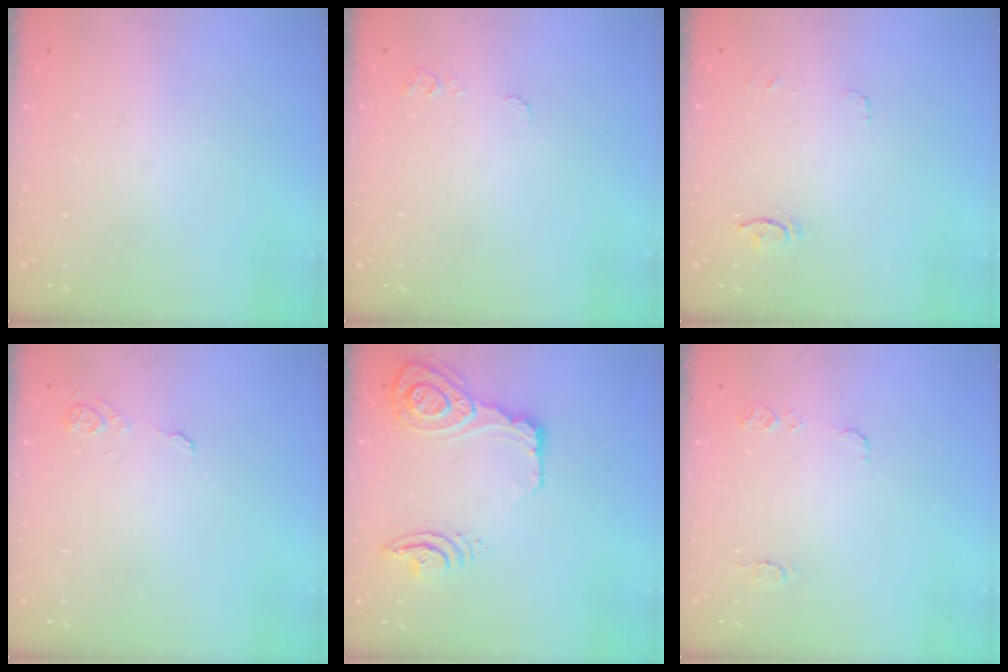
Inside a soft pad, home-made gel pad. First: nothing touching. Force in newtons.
{"total": 5.3, "press": 5.2, "slide": 0.5}
{"total": 5.5, "press": 5.4, "slide": 0.4}
{"total": 7.2, "press": 7.2, "slide": 0.7}
{"total": 17.7, "press": 17.1, "slide": 4.4}
{"total": 7.1, "press": 7.0, "slide": 0.7}